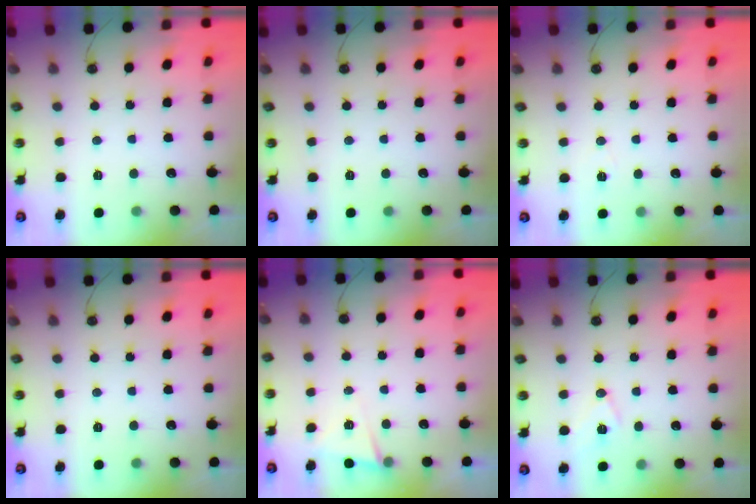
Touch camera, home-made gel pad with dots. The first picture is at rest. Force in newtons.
{"total": 0.0}
{"total": 6.2, "press": 4.2, "slide": 4.6}
{"total": 0.0}
{"total": 4.4, "press": 4.1, "slide": 1.7}
{"total": 8.6, "press": 7.8, "slide": 3.6}